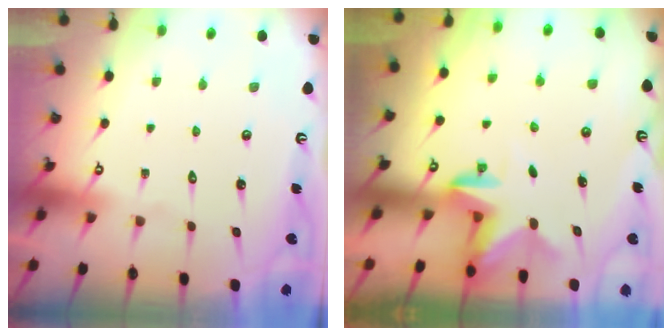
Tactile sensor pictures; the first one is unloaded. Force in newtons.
{"total": 2.7, "press": 2.6, "slide": 0.5}